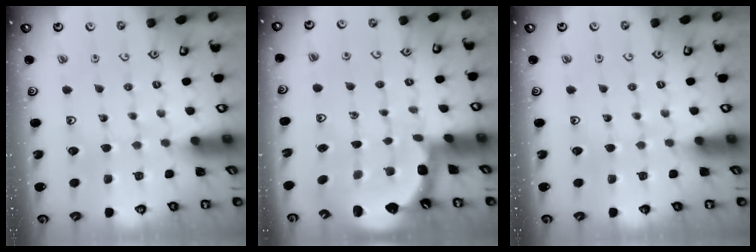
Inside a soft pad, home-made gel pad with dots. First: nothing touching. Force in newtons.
{"total": 2.5, "press": 1.6, "slide": 1.9}
{"total": 0.0}